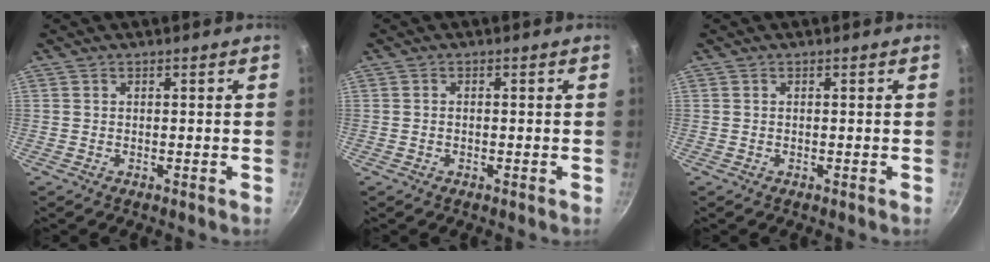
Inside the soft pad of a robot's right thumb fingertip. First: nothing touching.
{"total": 0.7, "force": [-0.2, 0.4, 0.4], "torque": [-0.011, 0.005, -0.004]}
{"total": 0.0}